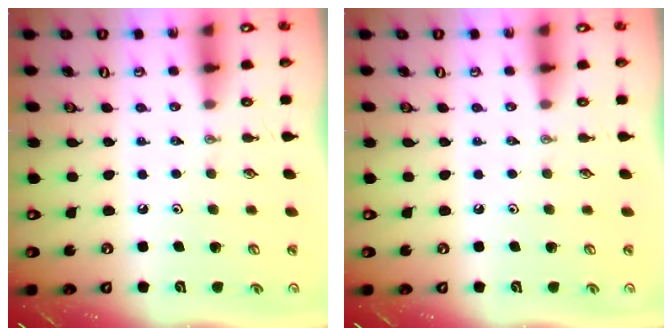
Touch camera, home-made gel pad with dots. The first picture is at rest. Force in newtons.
{"total": 0.0}